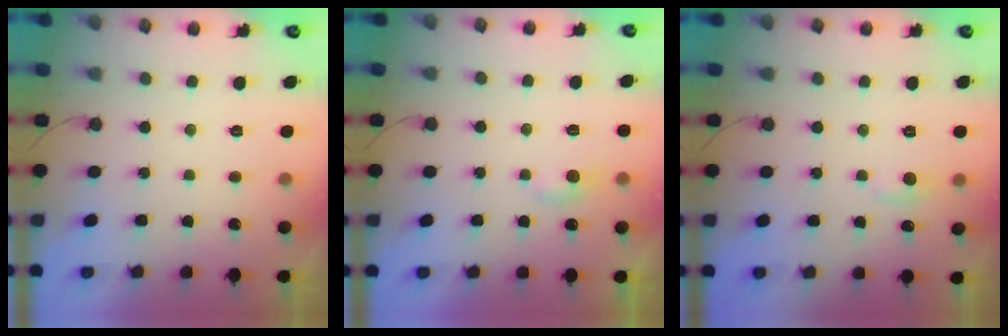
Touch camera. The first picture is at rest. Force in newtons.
{"total": 4.0, "press": 4.0, "slide": 0.4}
{"total": 4.5, "press": 4.4, "slide": 0.7}